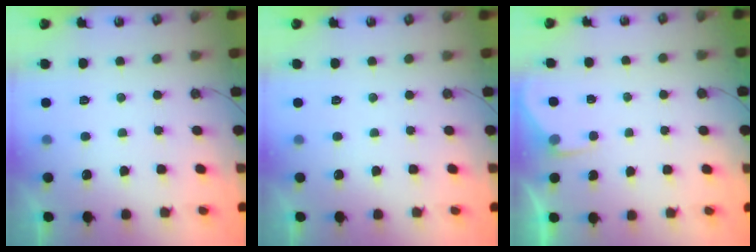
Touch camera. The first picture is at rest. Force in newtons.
{"total": 0.0}
{"total": 2.7, "press": 2.6, "slide": 0.5}